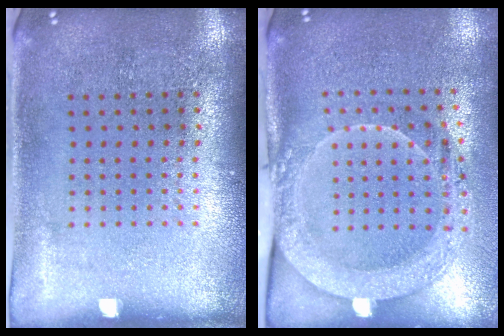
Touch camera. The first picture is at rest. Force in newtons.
{"total": 2.0, "press": 2.0, "slide": 0.2}